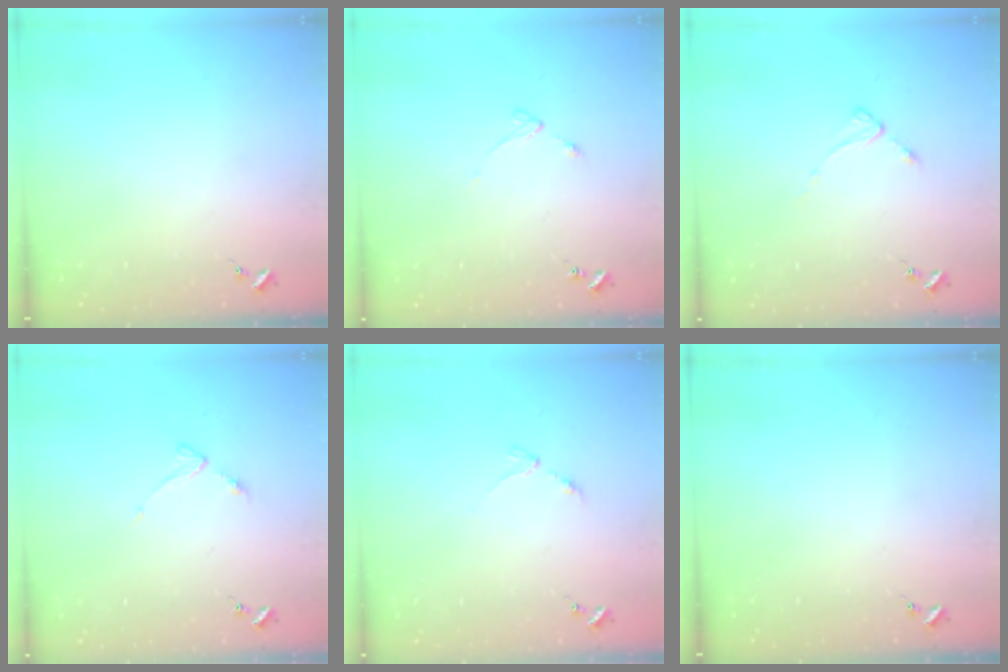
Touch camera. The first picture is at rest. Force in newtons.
{"total": 4.7, "press": 4.6, "slide": 0.6}
{"total": 2.6, "press": 2.6, "slide": 0.3}
{"total": 4.0, "press": 3.9, "slide": 0.5}
{"total": 3.2, "press": 3.1, "slide": 0.5}
{"total": 0.0}